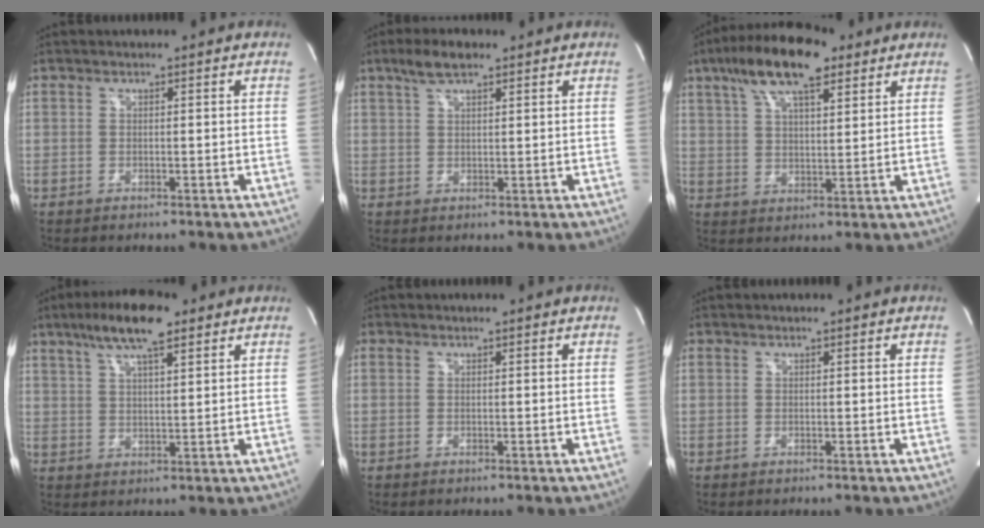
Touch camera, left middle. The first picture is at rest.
{"total": 4.4, "force": [3.0, 1.4, 2.8], "torque": [-0.063, 0.012, 0.059]}
{"total": 13.5, "force": [8.3, 4.1, 9.9], "torque": [-0.186, 0.029, 0.147]}
{"total": 9.6, "force": [6.2, 1.9, 7.0], "torque": [-0.133, 0.015, 0.108]}
{"total": 0.0}
{"total": 0.0}